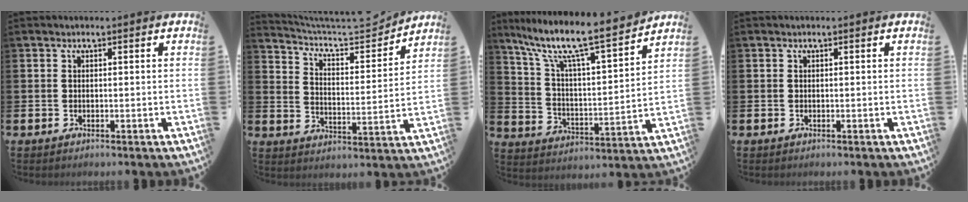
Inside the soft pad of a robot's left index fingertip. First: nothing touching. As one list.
[{"total": 7.0, "force": [6.6, 1.2, 1.7], "torque": [-0.061, -0.056, 0.112]}, {"total": 10.3, "force": [8.7, 1.1, 5.4], "torque": [-0.136, -0.061, 0.141]}, {"total": 0.0}]